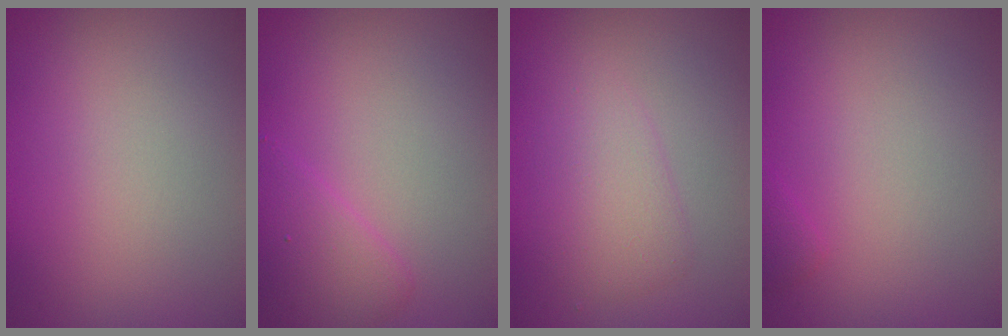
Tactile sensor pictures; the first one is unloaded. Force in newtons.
{"total": 2.7, "press": 2.7, "slide": 0.2}
{"total": 2.6, "press": 2.6, "slide": 0.1}
{"total": 0.7, "press": 0.7, "slide": 0.1}